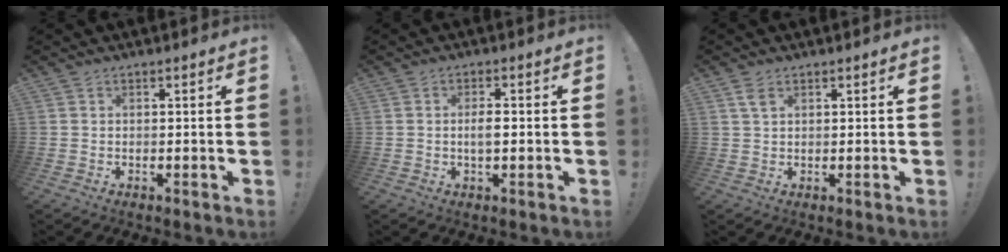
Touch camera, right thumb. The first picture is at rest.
{"total": 3.2, "force": [-0.5, 1.2, 3.0], "torque": [-0.055, 0.001, -0.013]}
{"total": 2.8, "force": [1.4, 1.4, 2.0], "torque": [-0.028, -0.005, 0.024]}